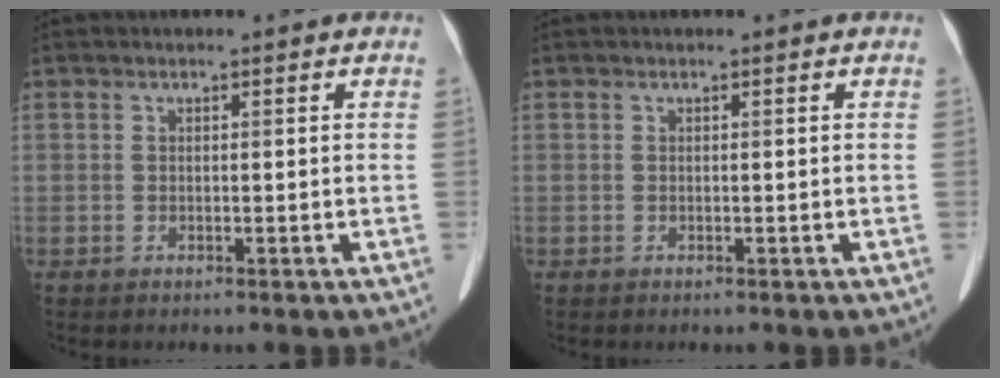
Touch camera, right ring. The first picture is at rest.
{"total": 0.0}